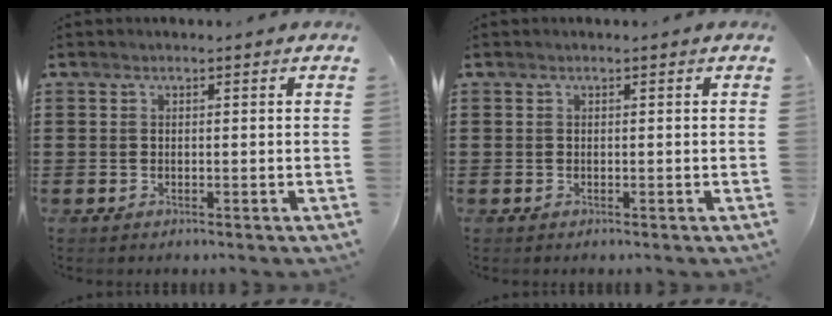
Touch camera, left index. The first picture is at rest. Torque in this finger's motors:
{"motor_torque": [0.00, 0.00, 0.00, -0.01]}